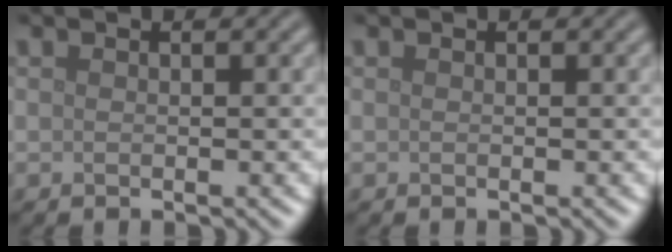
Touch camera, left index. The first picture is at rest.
{"total": 0.0}